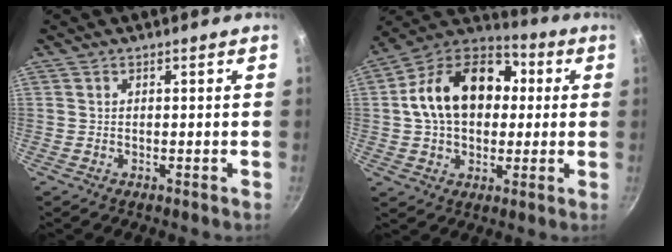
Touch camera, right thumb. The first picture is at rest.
{"total": 20.1, "force": [2.3, 14.4, 13.8], "torque": [-0.207, 0.038, 0.023]}